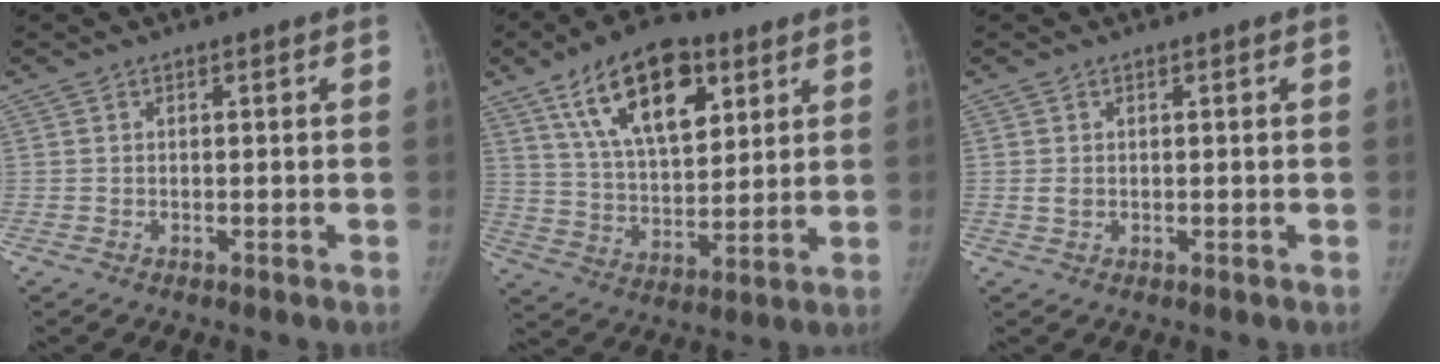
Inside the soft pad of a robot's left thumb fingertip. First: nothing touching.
{"total": 18.6, "force": [9.3, 9.5, 13.0], "torque": [-0.170, -0.033, 0.163]}
{"total": 1.2, "force": [0.3, 0.9, 0.8], "torque": [-0.009, -0.002, 0.009]}